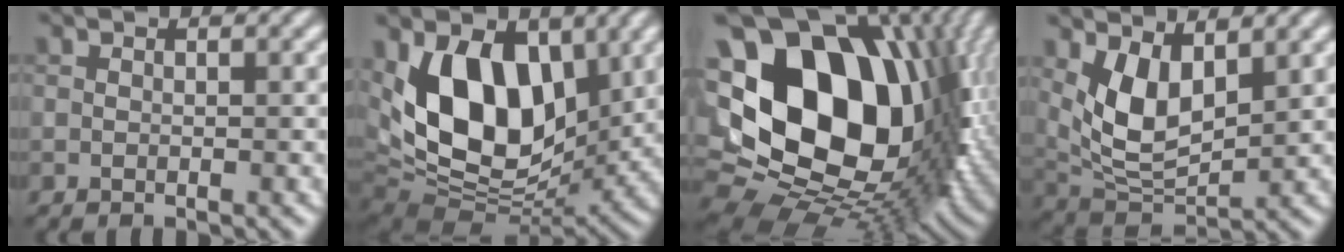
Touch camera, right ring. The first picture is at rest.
{"total": 11.3, "force": [2.6, 7.1, 8.4], "torque": [-0.142, -0.012, 0.035]}
{"total": 21.5, "force": [4.4, 15.0, 14.8], "torque": [-0.261, 0.009, 0.107]}
{"total": 5.7, "force": [2.1, 2.9, 4.5], "torque": [-0.095, -0.012, 0.048]}